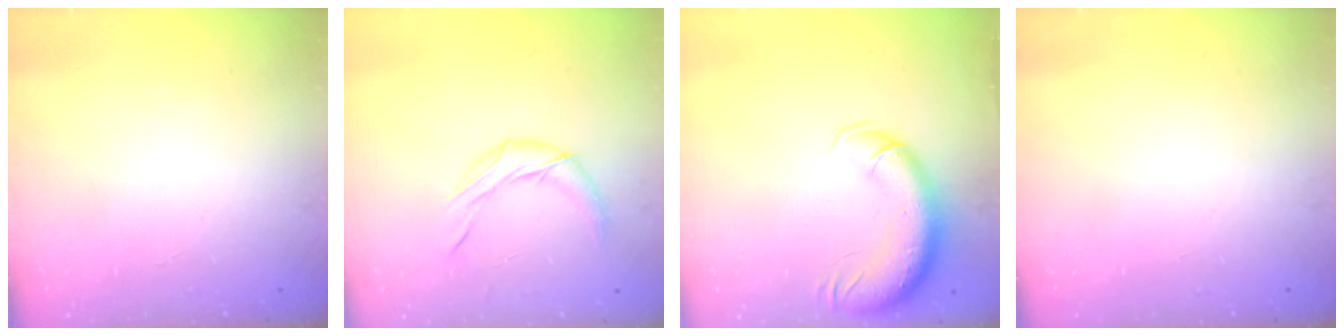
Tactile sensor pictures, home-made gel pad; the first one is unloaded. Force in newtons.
{"total": 9.5, "press": 9.5, "slide": 0.4}
{"total": 13.6, "press": 13.1, "slide": 3.5}
{"total": 0.0}